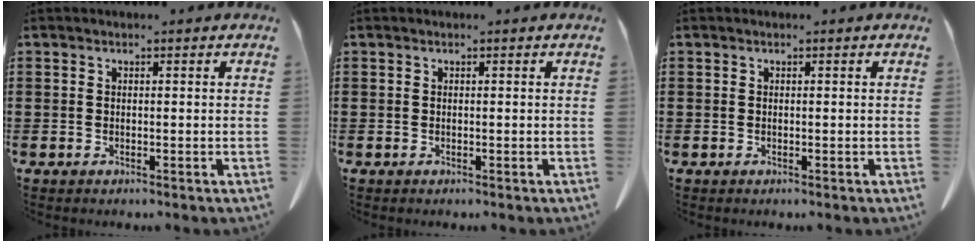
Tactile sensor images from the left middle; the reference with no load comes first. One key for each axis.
{"total": 0.0}
{"total": 0.0}